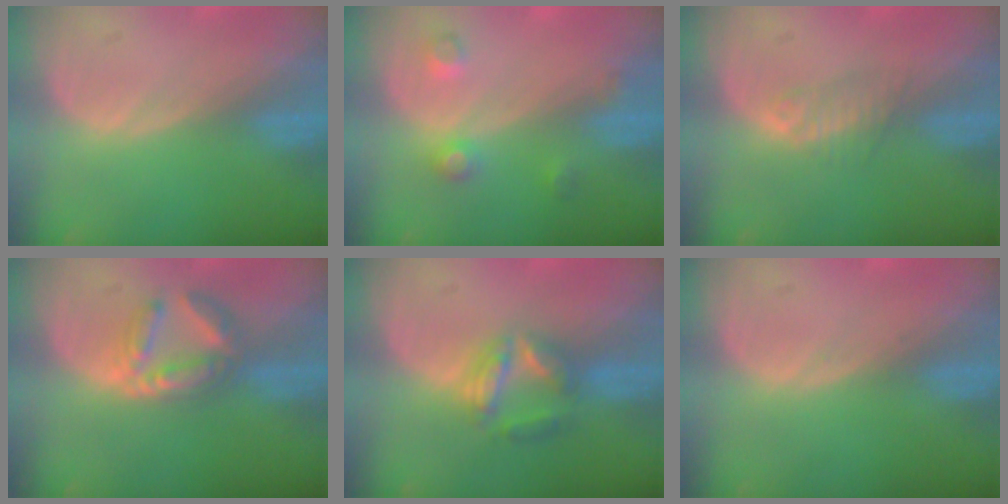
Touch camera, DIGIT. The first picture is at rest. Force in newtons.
{"total": 3.5, "press": 3.4, "slide": 1.0}
{"total": 2.3, "press": 2.1, "slide": 0.8}
{"total": 6.0, "press": 5.7, "slide": 1.7}
{"total": 5.7, "press": 5.6, "slide": 1.4}
{"total": 0.5, "press": 0.1, "slide": 0.5}